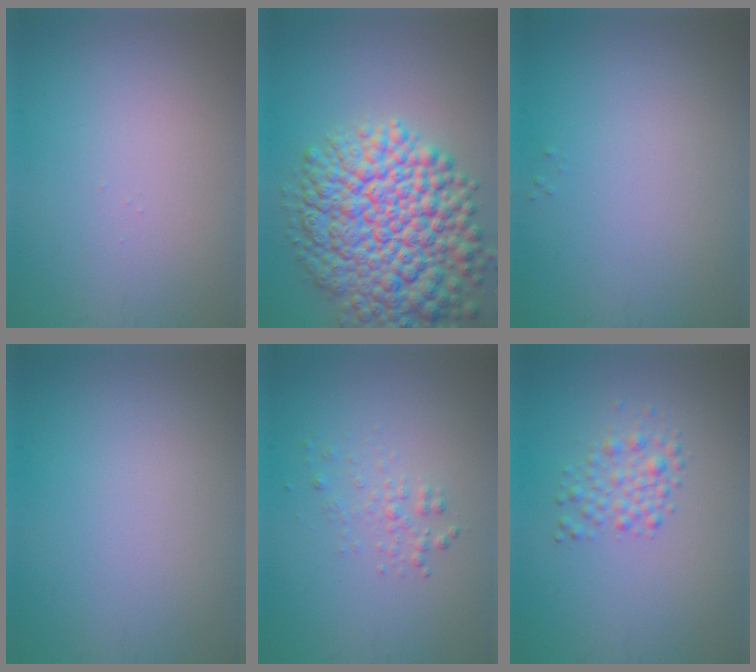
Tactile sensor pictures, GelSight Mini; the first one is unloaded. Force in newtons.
{"total": 12.2, "press": 12.2, "slide": 0.4}
{"total": 0.0}
{"total": 0.0}
{"total": 1.4, "press": 1.4, "slide": 0.0}
{"total": 2.2, "press": 2.2, "slide": 0.1}